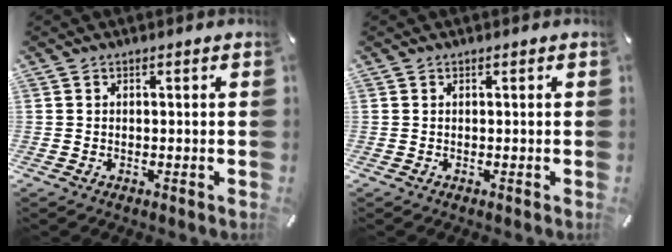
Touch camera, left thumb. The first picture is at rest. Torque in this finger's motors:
{"motor_torque": [0.05, 0.01, -0.05, 0.02, 0.00]}